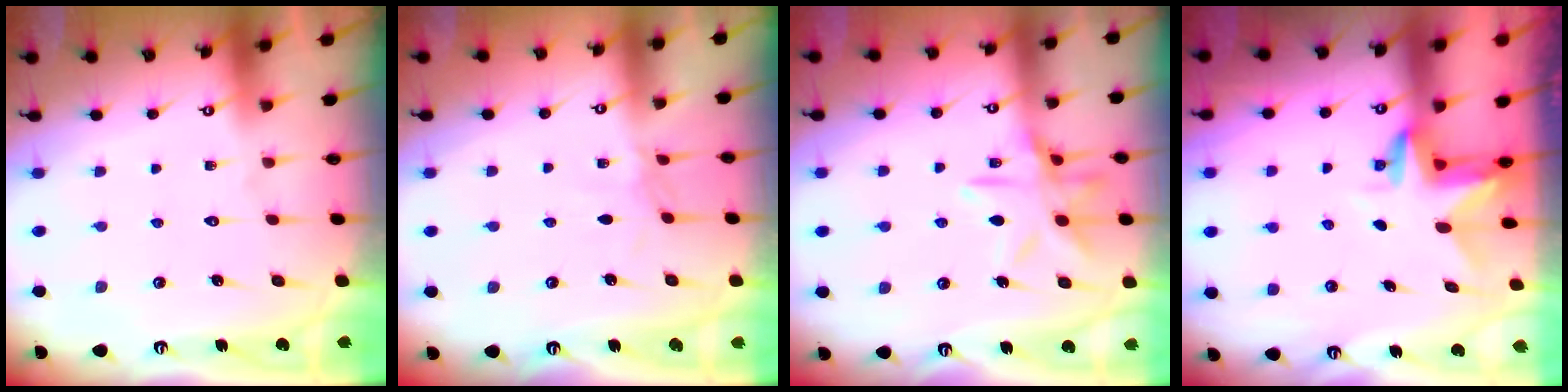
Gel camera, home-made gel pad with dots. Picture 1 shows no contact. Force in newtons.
{"total": 2.3, "press": 2.3, "slide": 0.5}
{"total": 11.1, "press": 11.0, "slide": 0.8}
{"total": 3.0, "press": 3.0, "slide": 0.2}